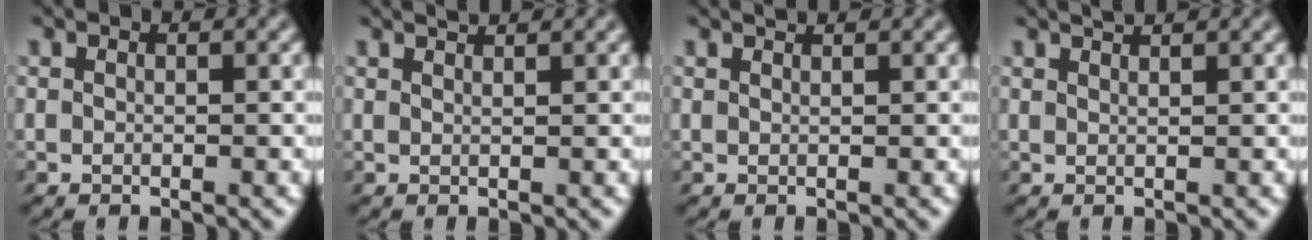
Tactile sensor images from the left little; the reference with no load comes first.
{"total": 1.6, "force": [1.5, 0.2, 0.6], "torque": [0.002, 0.012, 0.012]}
{"total": 1.0, "force": [1.0, 0.0, 0.2], "torque": [0.003, 0.008, 0.012]}
{"total": 1.9, "force": [1.7, 0.3, 0.8], "torque": [0.000, 0.014, 0.015]}